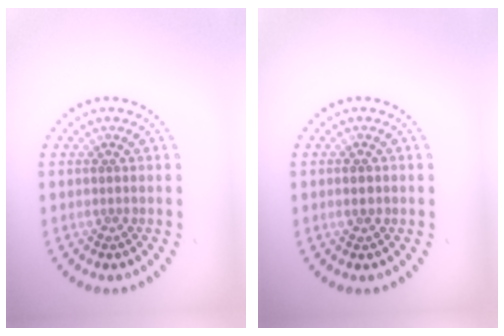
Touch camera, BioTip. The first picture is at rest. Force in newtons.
{"total": 1.7, "press": 1.7, "slide": 0.1}